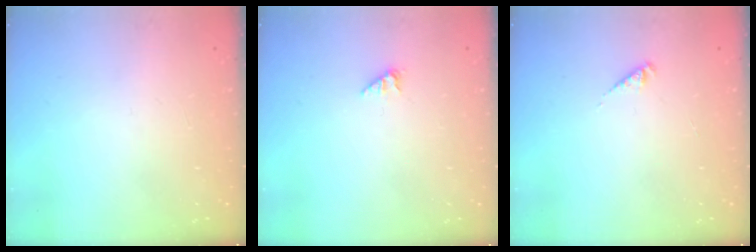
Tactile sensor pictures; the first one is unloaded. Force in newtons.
{"total": 1.7, "press": 1.7, "slide": 0.3}
{"total": 2.4, "press": 2.4, "slide": 0.4}